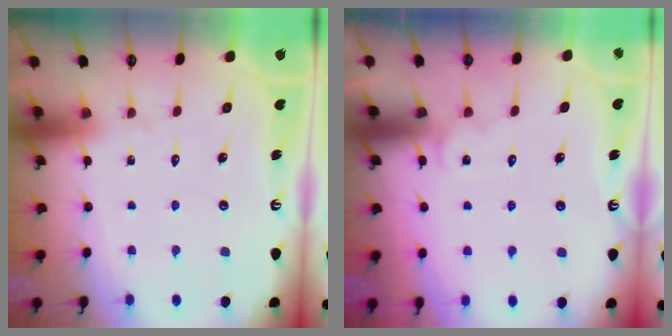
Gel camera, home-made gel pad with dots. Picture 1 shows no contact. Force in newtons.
{"total": 6.1, "press": 6.0, "slide": 0.6}